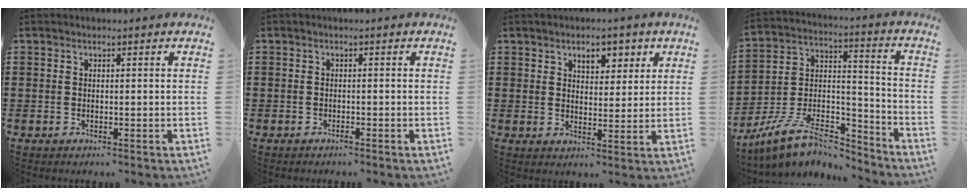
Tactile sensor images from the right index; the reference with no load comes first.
{"total": 0.6, "force": [-0.5, 0.0, 0.3], "torque": [-0.007, -0.001, -0.011]}
{"total": 4.1, "force": [2.4, 2.5, 2.1], "torque": [-0.030, 0.003, 0.035]}
{"total": 10.2, "force": [-8.3, 3.6, 4.8], "torque": [-0.103, 0.017, -0.164]}